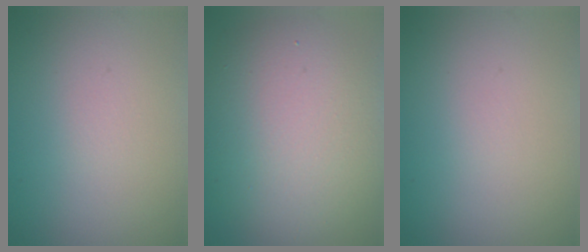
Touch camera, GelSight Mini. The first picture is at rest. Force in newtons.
{"total": 9.7, "press": 9.7, "slide": 0.9}
{"total": 0.0}